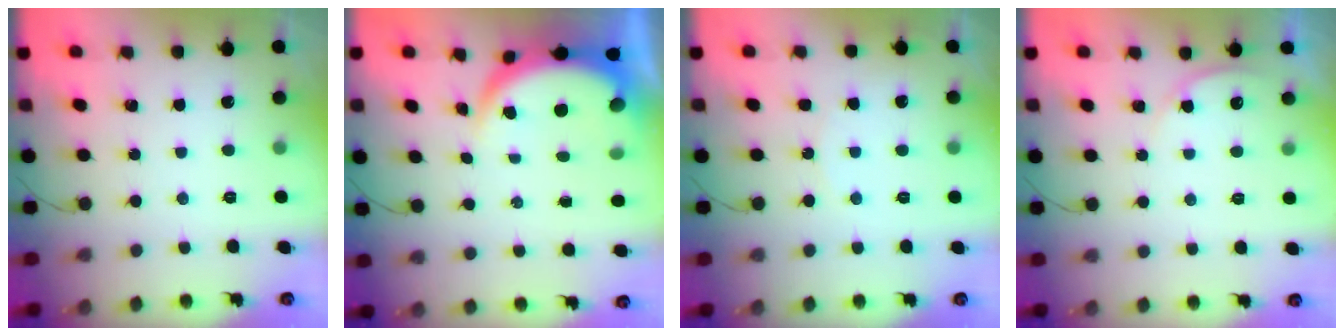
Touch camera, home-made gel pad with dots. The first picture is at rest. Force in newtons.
{"total": 6.9, "press": 6.6, "slide": 1.8}
{"total": 4.8, "press": 4.8, "slide": 0.4}
{"total": 3.9, "press": 3.5, "slide": 1.8}